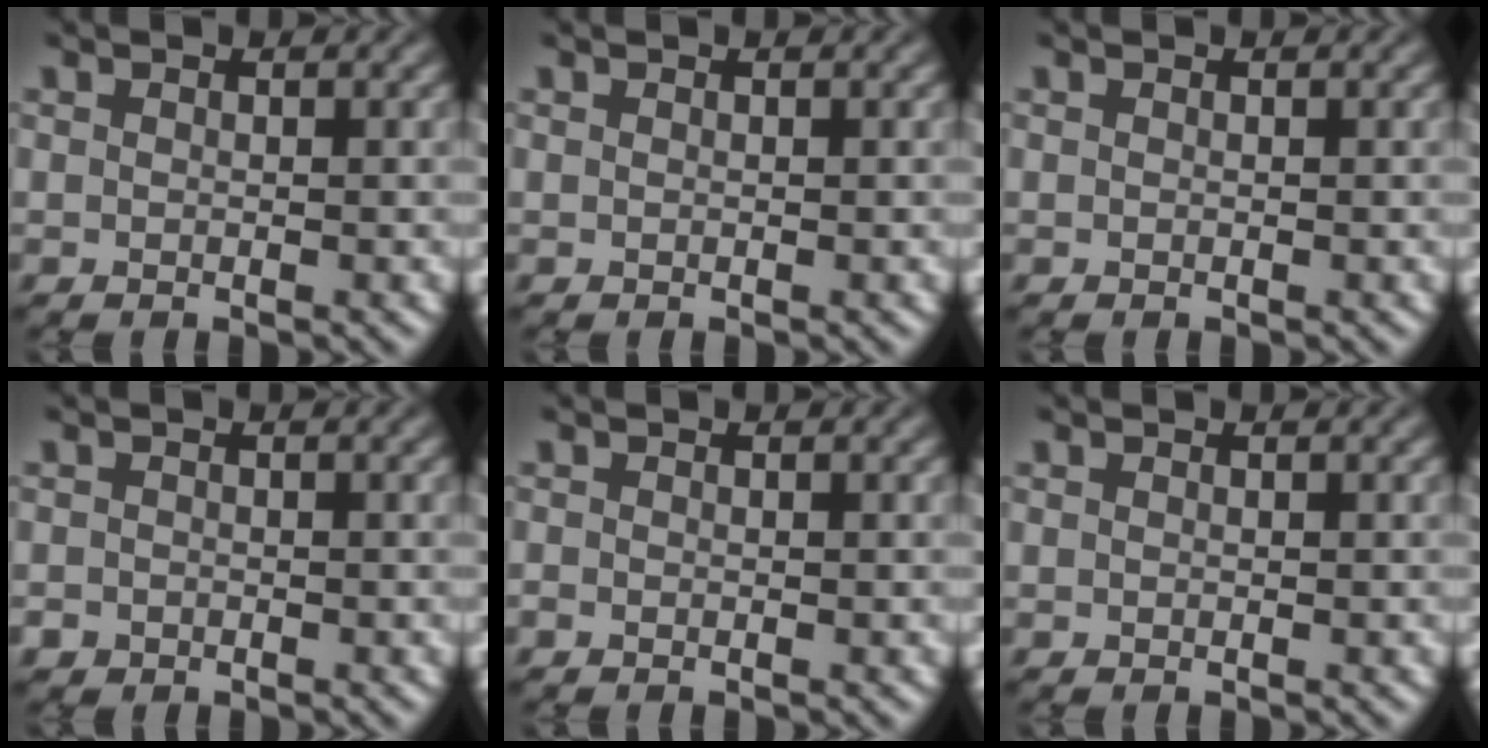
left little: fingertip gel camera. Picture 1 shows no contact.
{"total": 0.0}
{"total": 0.0}
{"total": 0.6, "force": [-0.4, 0.4, -0.1], "torque": [0.007, -0.001, -0.013]}
{"total": 0.0}
{"total": 0.0}